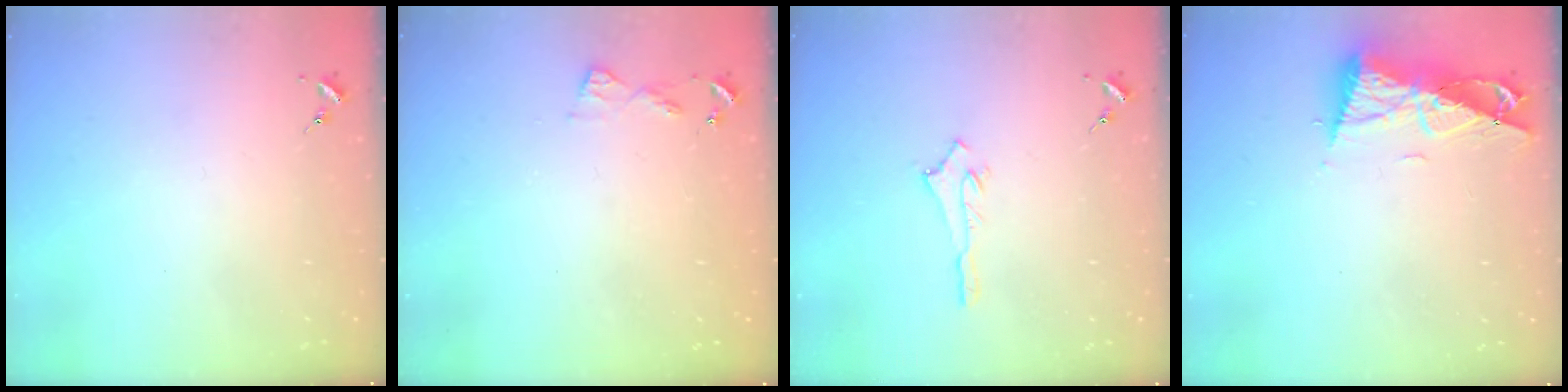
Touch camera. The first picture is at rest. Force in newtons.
{"total": 5.1, "press": 5.0, "slide": 0.4}
{"total": 2.6, "press": 2.5, "slide": 0.4}
{"total": 9.9, "press": 9.8, "slide": 1.4}